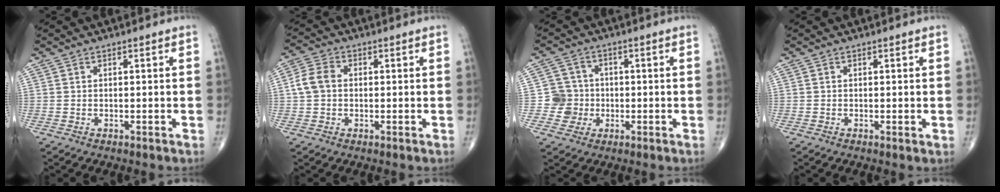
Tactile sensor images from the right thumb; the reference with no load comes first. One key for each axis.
{"total": 5.1, "fx": 0.2, "fy": 3.9, "fz": 3.3, "tx": -0.068, "ty": 0.016, "tz": -0.001}
{"total": 5.6, "fx": -0.9, "fy": 5.5, "fz": 0.2, "tx": 0.031, "ty": 0.014, "tz": -0.022}
{"total": 0.6, "fx": 0.0, "fy": 0.1, "fz": 0.6, "tx": -0.014, "ty": -0.004, "tz": -0.002}